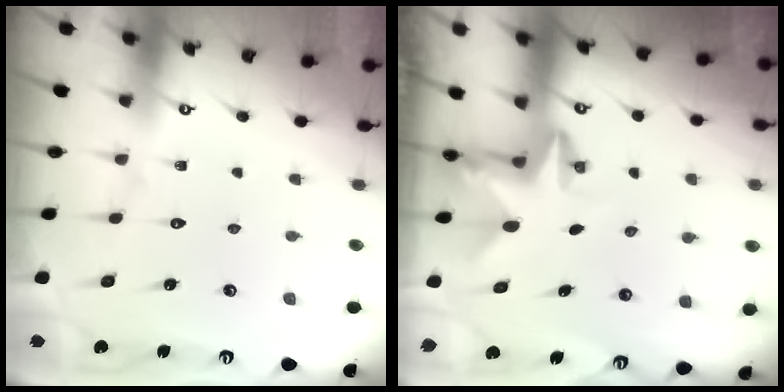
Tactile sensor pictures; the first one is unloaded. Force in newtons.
{"total": 2.5, "press": 2.5, "slide": 0.4}